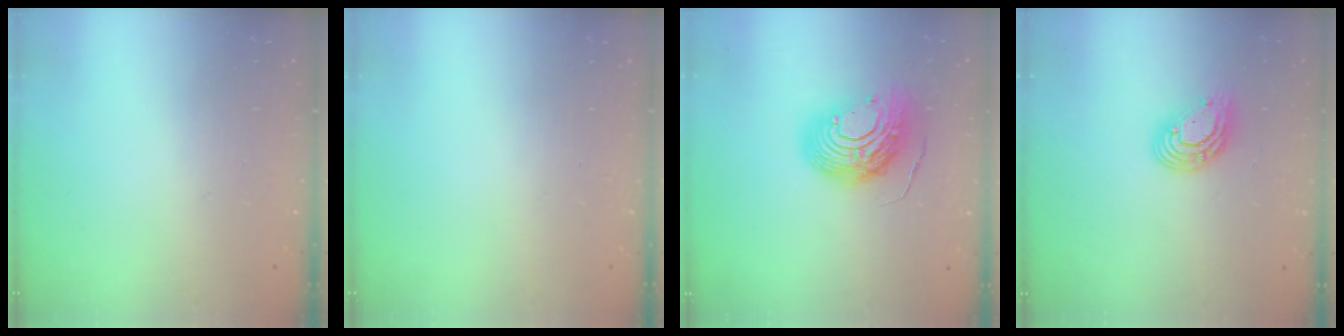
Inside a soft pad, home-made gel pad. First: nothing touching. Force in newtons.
{"total": 0.0}
{"total": 13.8, "press": 13.8, "slide": 1.1}
{"total": 9.9, "press": 9.9, "slide": 1.1}